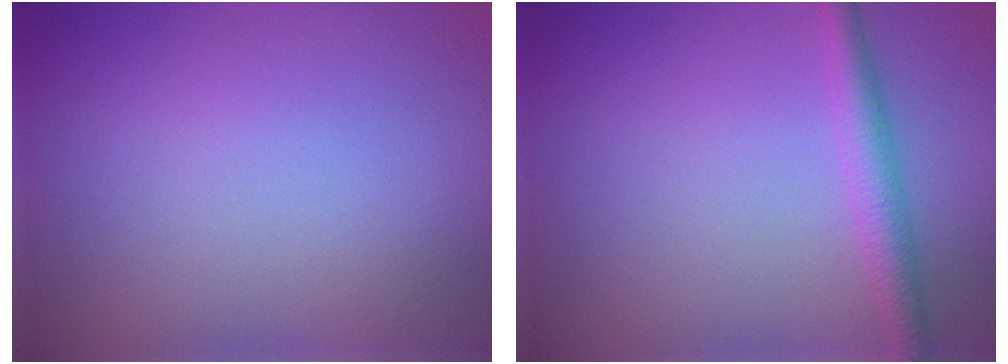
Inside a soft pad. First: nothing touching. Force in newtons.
{"total": 2.6, "press": 2.6, "slide": 0.1}